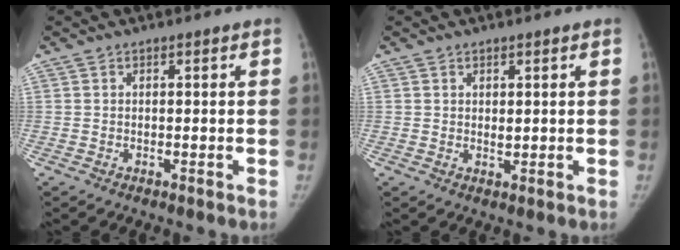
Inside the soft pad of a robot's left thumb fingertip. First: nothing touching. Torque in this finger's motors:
{"motor_torque": [-0.05, -0.12, -0.05, 0.26, 0.00]}